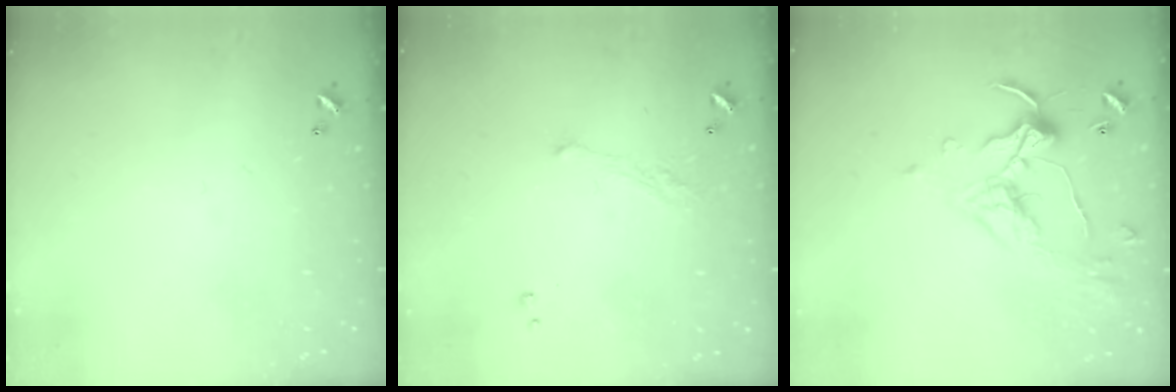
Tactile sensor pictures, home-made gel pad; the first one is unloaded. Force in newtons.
{"total": 1.9, "press": 1.7, "slide": 0.8}
{"total": 1.1, "press": 1.1, "slide": 0.1}